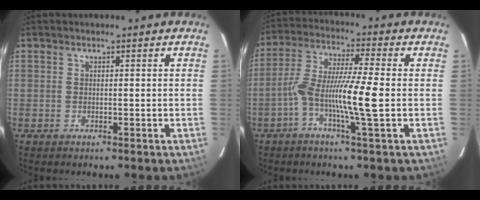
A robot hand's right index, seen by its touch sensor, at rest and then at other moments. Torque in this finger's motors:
{"motor_torque": [0.33, -0.17, 0.36, 0.15]}